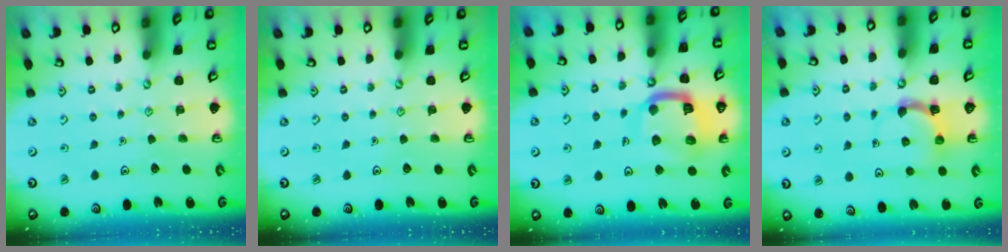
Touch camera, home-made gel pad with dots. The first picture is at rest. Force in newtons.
{"total": 0.0}
{"total": 15.1, "press": 15.0, "slide": 1.2}
{"total": 4.6, "press": 4.6, "slide": 0.8}